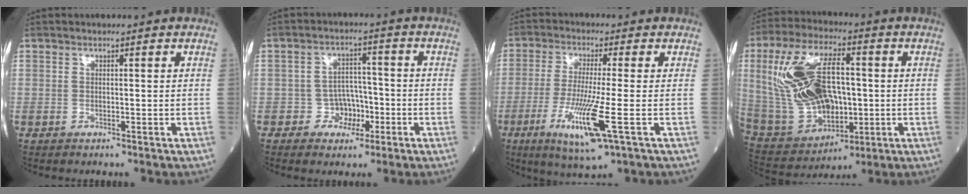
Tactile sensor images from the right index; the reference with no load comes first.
{"total": 4.6, "force": [-1.8, 4.0, 1.2], "torque": [-0.008, 0.013, -0.025]}
{"total": 10.3, "force": [-3.6, -0.1, 9.6], "torque": [-0.195, -0.033, -0.067]}
{"total": 18.7, "force": [1.4, 9.9, 15.8], "torque": [-0.338, 0.018, 0.041]}